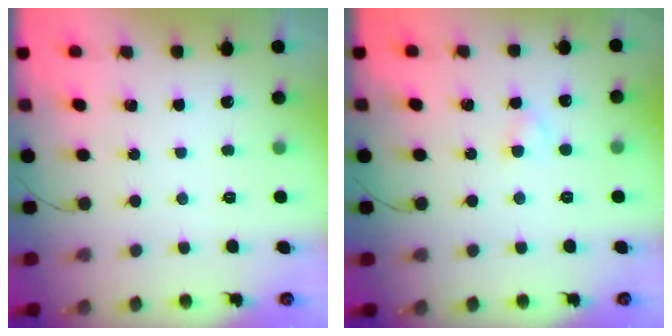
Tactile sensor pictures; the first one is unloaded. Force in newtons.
{"total": 2.3, "press": 2.0, "slide": 1.0}